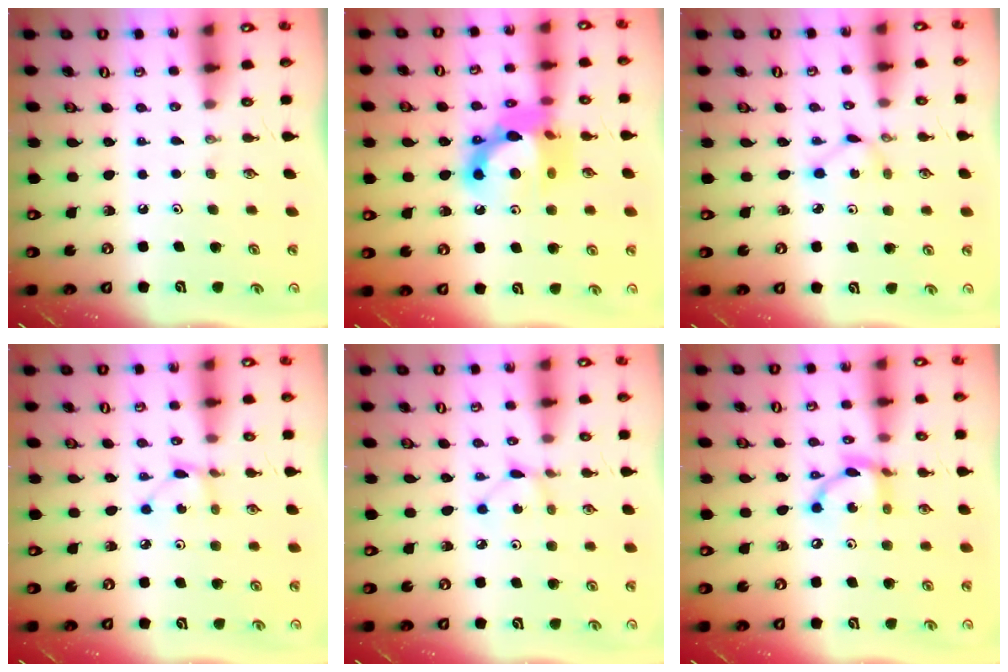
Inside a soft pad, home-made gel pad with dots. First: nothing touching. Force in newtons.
{"total": 14.7, "press": 14.6, "slide": 1.4}
{"total": 2.3, "press": 2.3, "slide": 0.3}
{"total": 2.0, "press": 2.0, "slide": 0.2}
{"total": 2.2, "press": 2.2, "slide": 0.3}
{"total": 11.0, "press": 11.0, "slide": 0.7}